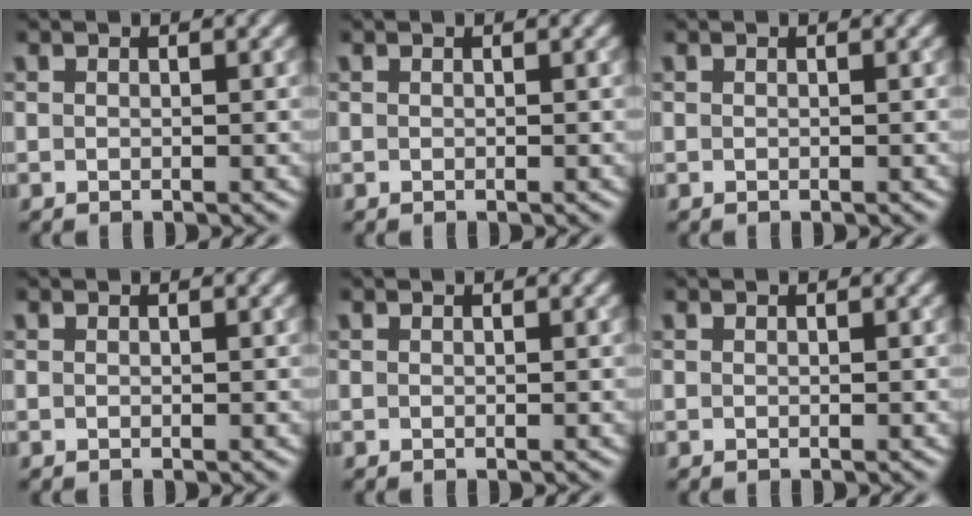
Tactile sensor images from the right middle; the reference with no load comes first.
{"total": 0.0}
{"total": 0.0}
{"total": 0.0}
{"total": 0.0}
{"total": 0.0}